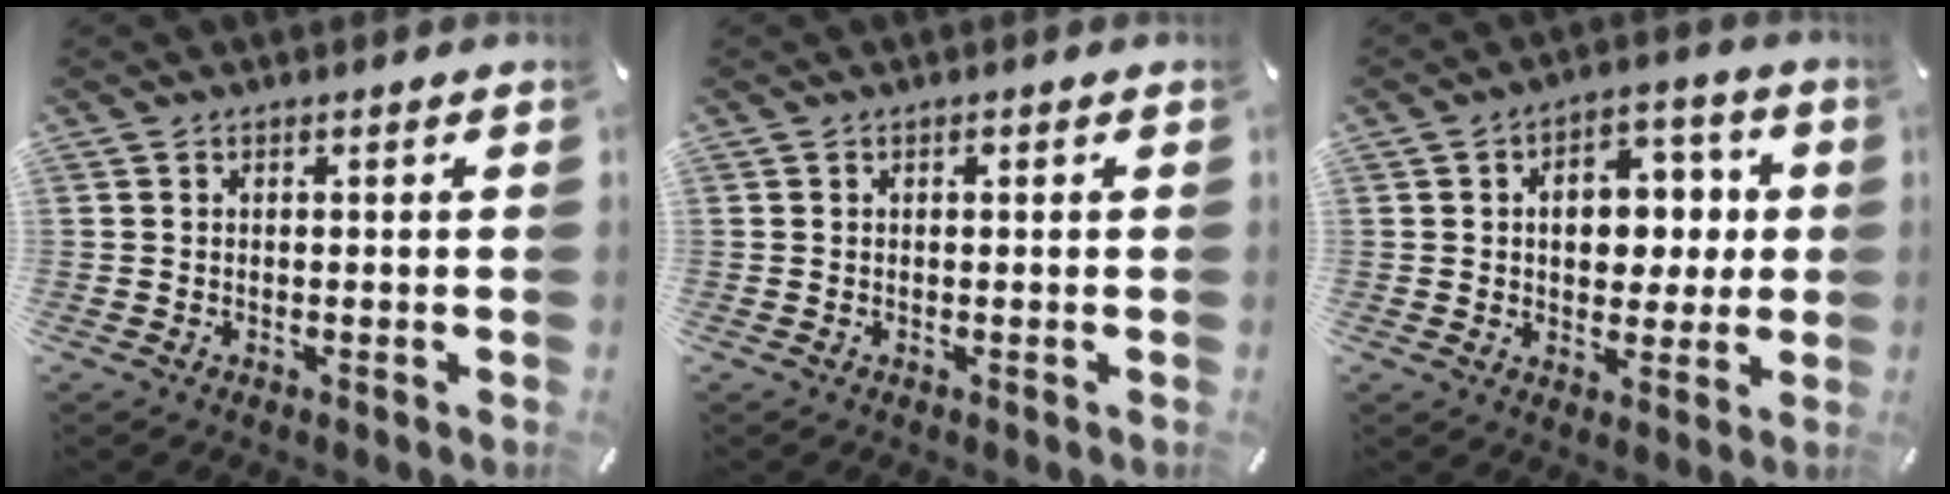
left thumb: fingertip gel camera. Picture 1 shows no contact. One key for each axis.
{"total": 0.0}
{"total": 10.9, "fx": 1.3, "fy": 8.1, "fz": 7.3, "tx": -0.086, "ty": -0.001, "tz": 0.018}